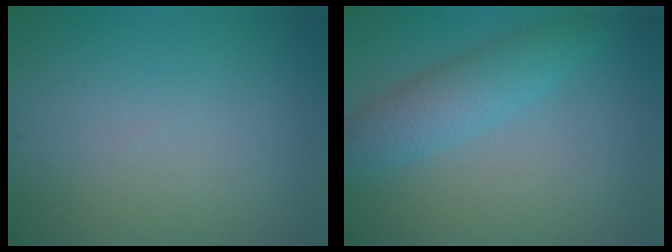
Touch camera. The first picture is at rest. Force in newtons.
{"total": 3.8, "press": 3.8, "slide": 0.1}